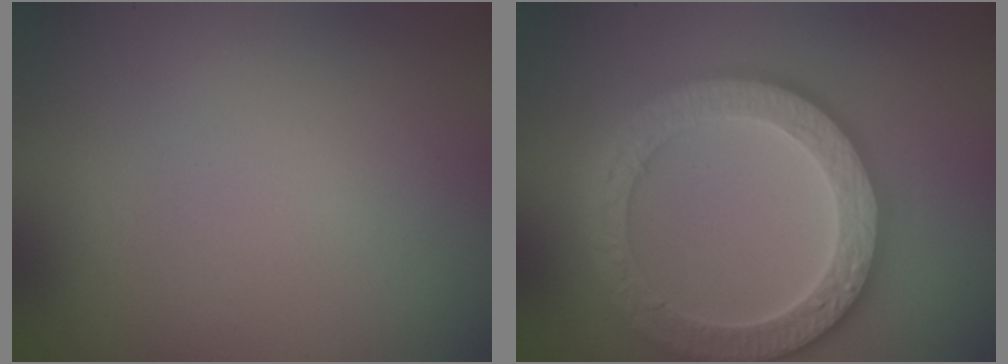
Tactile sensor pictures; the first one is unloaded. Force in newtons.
{"total": 6.3, "press": 6.2, "slide": 1.2}